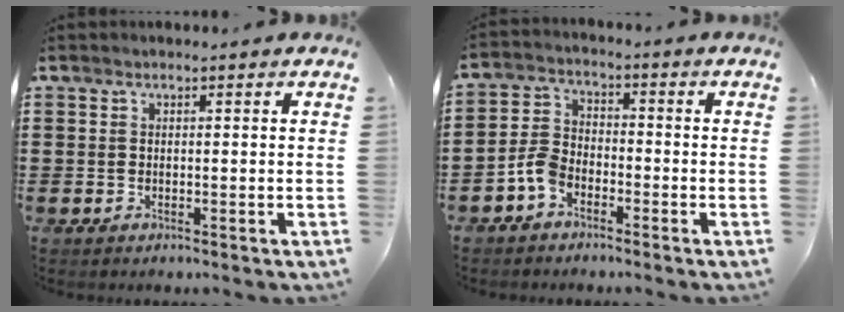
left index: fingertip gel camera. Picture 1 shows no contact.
{"total": 4.5, "force": [-2.7, 2.5, 2.4], "torque": [-0.065, 0.007, -0.057]}